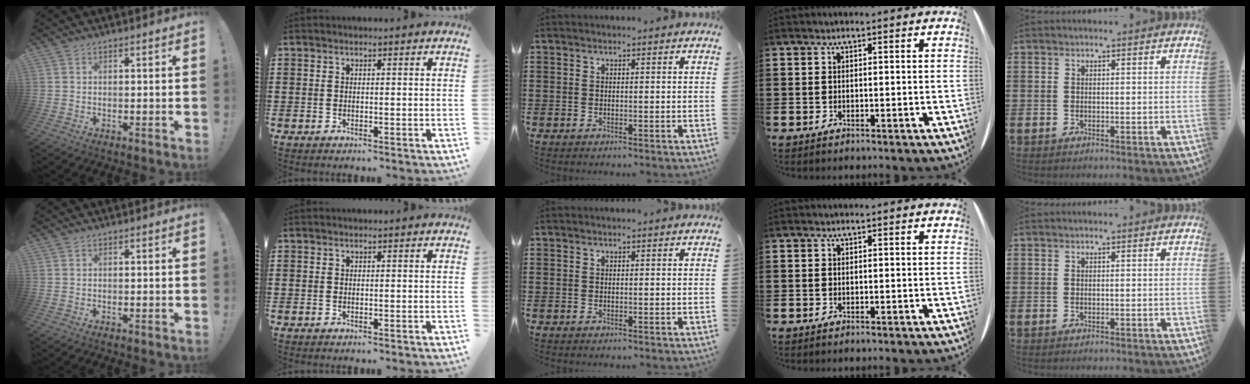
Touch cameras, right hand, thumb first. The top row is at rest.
{}